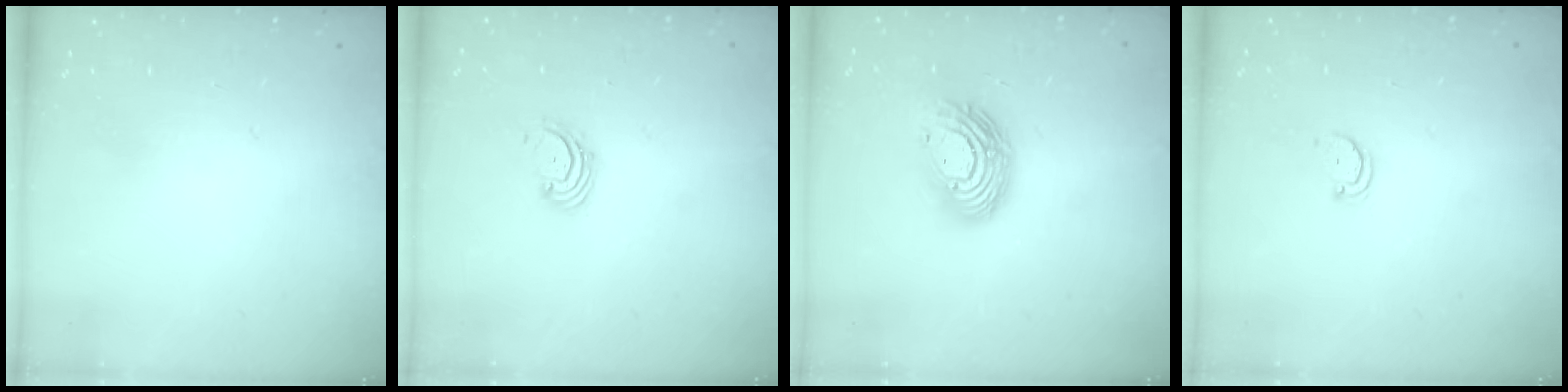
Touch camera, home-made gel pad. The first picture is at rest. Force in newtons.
{"total": 1.8, "press": 1.7, "slide": 0.6}
{"total": 12.9, "press": 12.9, "slide": 0.4}
{"total": 2.5, "press": 2.4, "slide": 0.4}